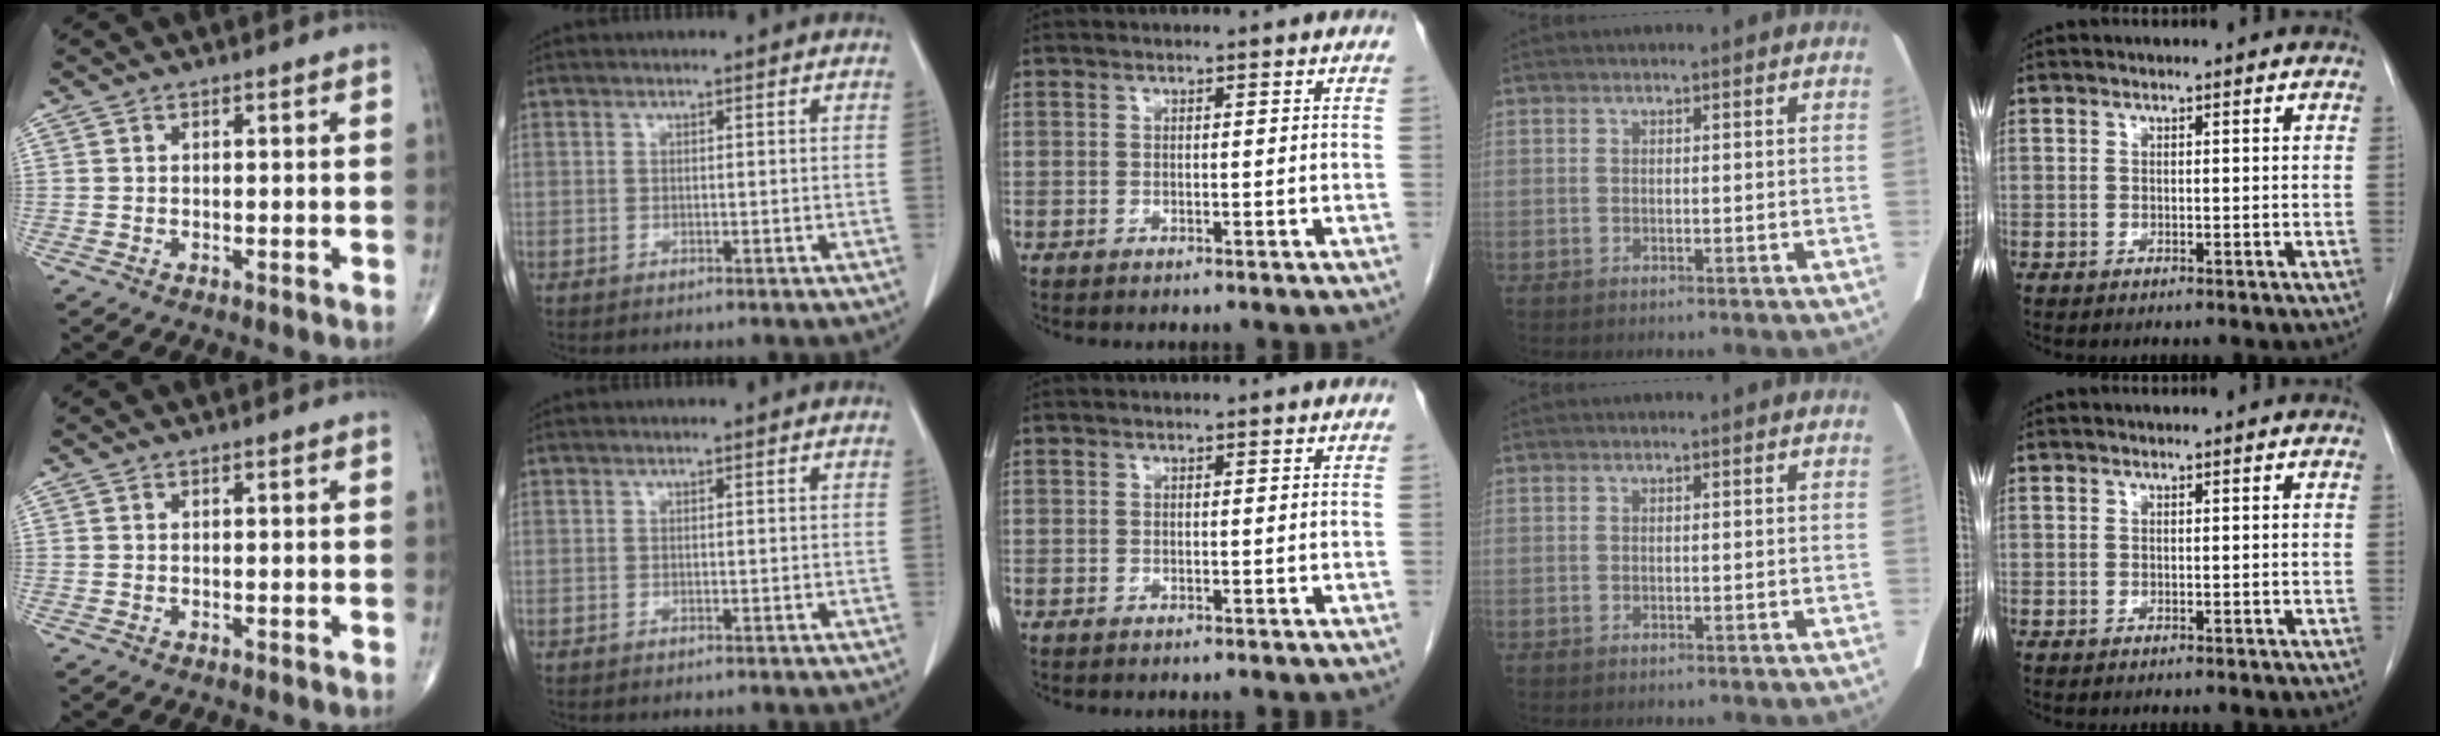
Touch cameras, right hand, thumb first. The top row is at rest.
{}